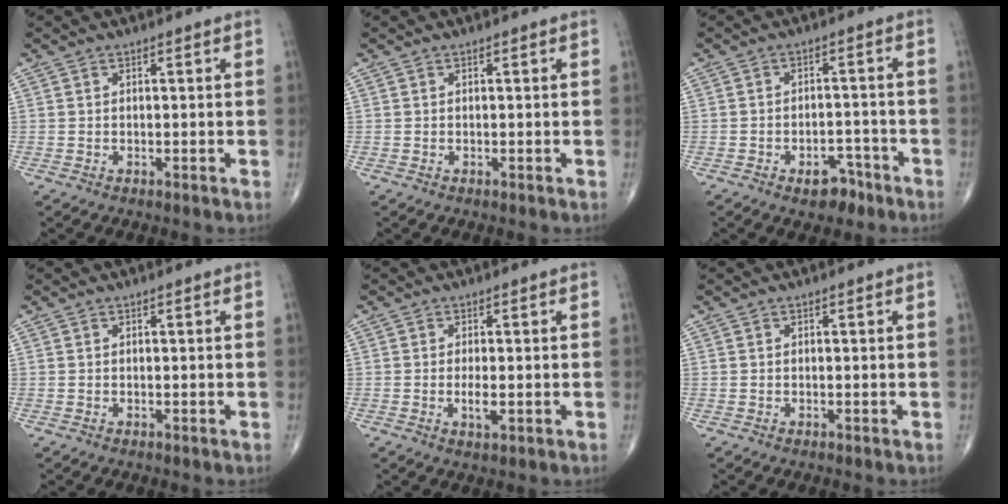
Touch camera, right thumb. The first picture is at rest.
{"total": 0.0}
{"total": 5.2, "force": [-3.2, 3.0, 2.8], "torque": [-0.020, 0.029, -0.044]}
{"total": 0.0}
{"total": 2.8, "force": [-0.5, 0.9, 2.6], "torque": [-0.051, -0.005, -0.009]}
{"total": 0.0}